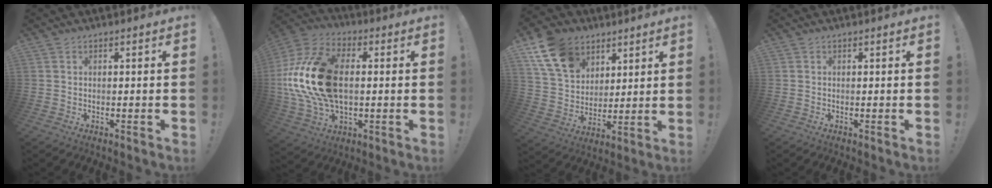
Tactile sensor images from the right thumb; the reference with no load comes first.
{"total": 23.5, "force": [1.2, 14.8, 18.2], "torque": [-0.346, 0.017, 0.031]}
{"total": 15.9, "force": [8.7, 11.2, 7.1], "torque": [-0.135, -0.037, 0.173]}
{"total": 0.0}